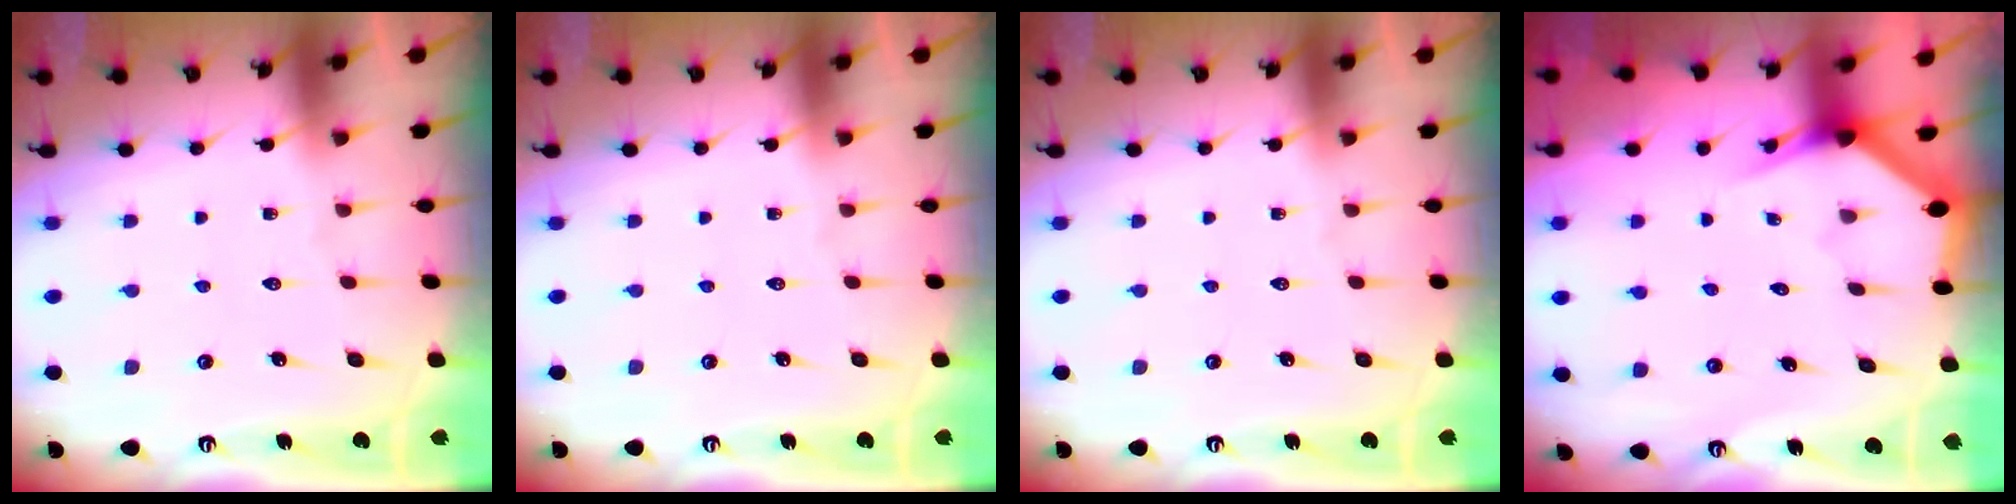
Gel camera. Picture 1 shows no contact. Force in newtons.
{"total": 0.0}
{"total": 0.0}
{"total": 3.0, "press": 3.0, "slide": 0.1}